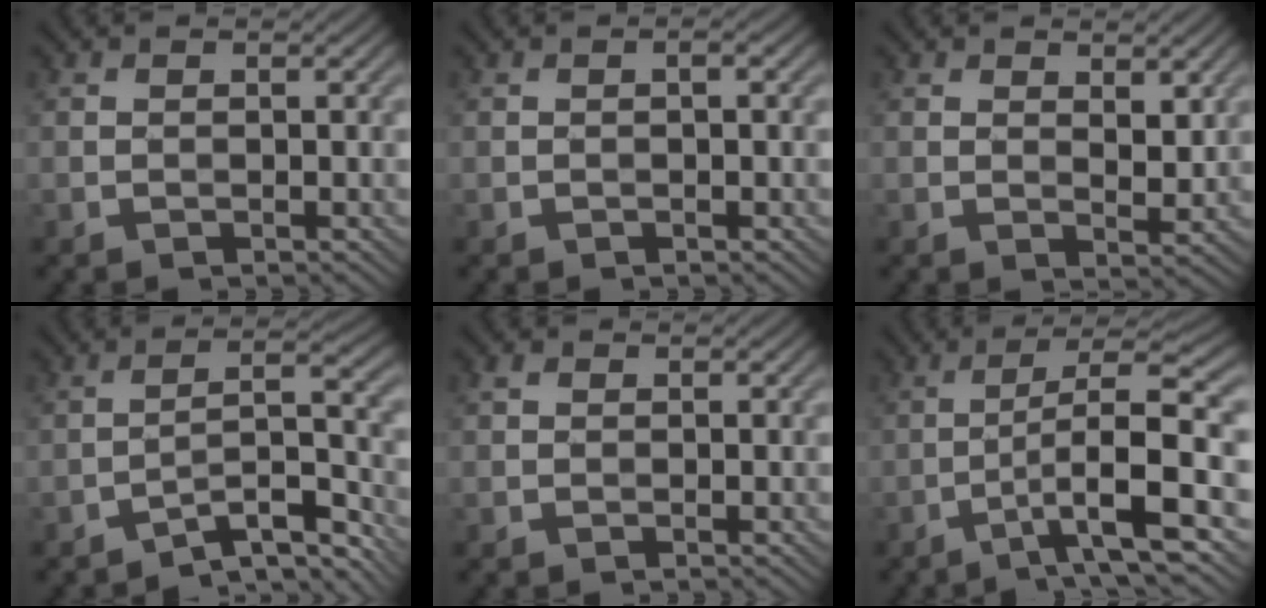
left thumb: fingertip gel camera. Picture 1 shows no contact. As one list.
[{"total": 1.0, "force": [-0.1, 0.2, 1.0], "torque": [-0.018, 0.003, -0.002]}, {"total": 3.5, "force": [1.8, 1.6, 2.5], "torque": [-0.046, -0.008, 0.036]}, {"total": 7.3, "force": [-6.1, 0.9, 3.9], "torque": [-0.055, 0.024, -0.108]}, {"total": 1.1, "force": [0.5, 0.8, 0.6], "torque": [-0.012, 0.003, 0.008]}, {"total": 9.3, "force": [-3.2, 1.3, 8.6], "torque": [-0.147, 0.013, -0.057]}]